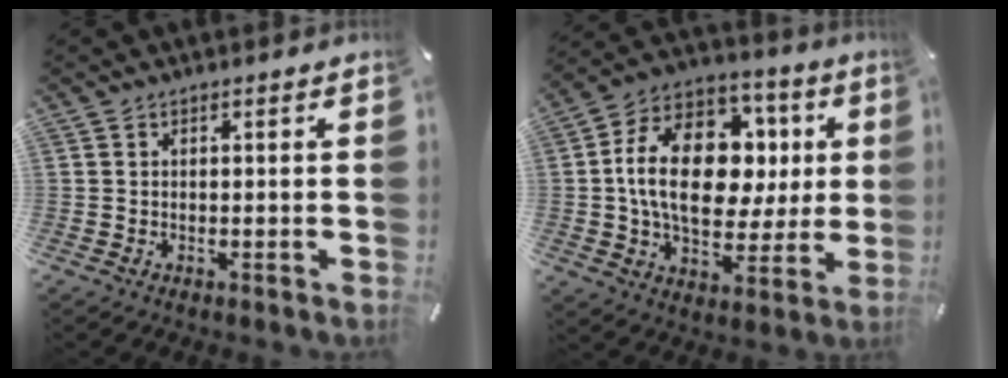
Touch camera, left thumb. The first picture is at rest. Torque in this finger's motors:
{"motor_torque": [1.36, 1.32, 2.07, -0.70, 0.65]}